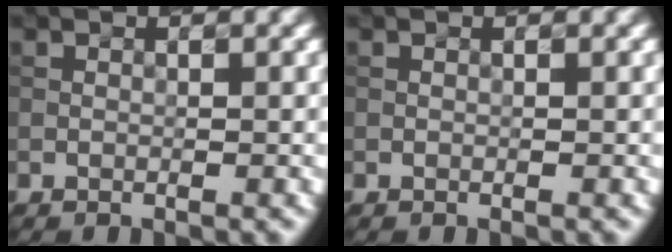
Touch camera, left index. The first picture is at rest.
{"total": 0.0}